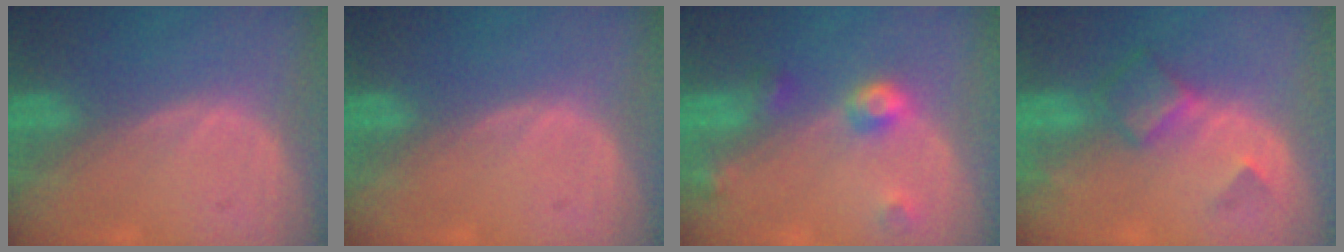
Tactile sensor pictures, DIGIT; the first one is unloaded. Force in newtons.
{"total": 0.0}
{"total": 4.6, "press": 4.1, "slide": 2.1}
{"total": 5.0, "press": 4.4, "slide": 2.4}